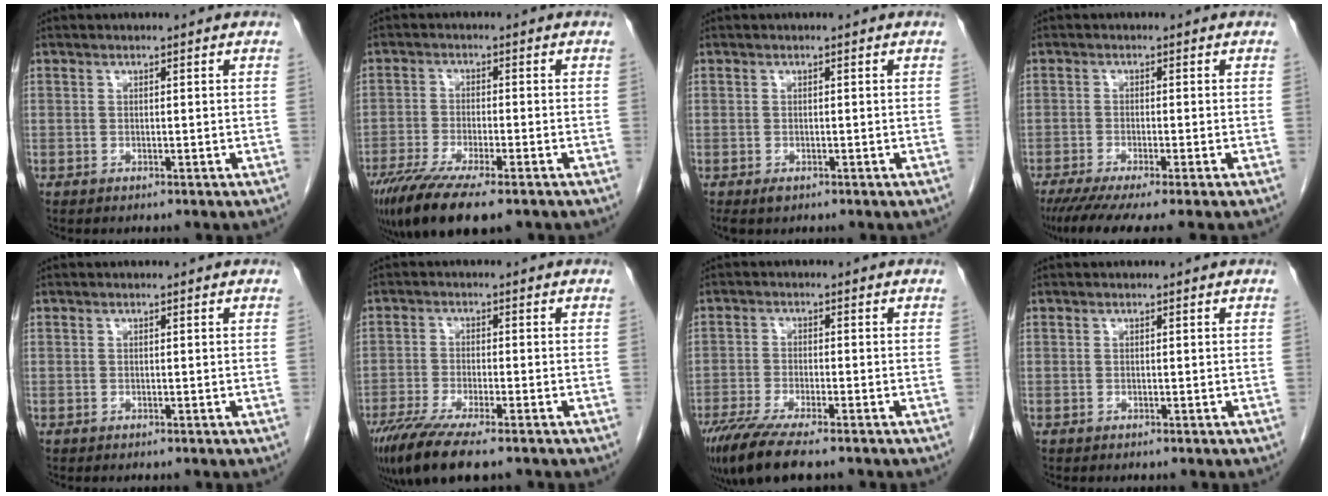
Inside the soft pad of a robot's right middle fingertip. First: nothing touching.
{"total": 12.7, "force": [-9.1, 2.4, 8.6], "torque": [-0.148, -0.029, -0.148]}
{"total": 1.2, "force": [-0.6, 0.6, 0.8], "torque": [-0.013, -0.001, -0.004]}
{"total": 8.6, "force": [-7.0, -0.4, 5.1], "torque": [-0.064, -0.024, -0.109]}
{"total": 0.0}
{"total": 10.4, "force": [-7.6, 1.6, 6.9], "torque": [-0.119, -0.023, -0.127]}
{"total": 10.1, "force": [-7.7, 1.5, 6.4], "torque": [-0.108, -0.023, -0.129]}
{"total": 0.0}